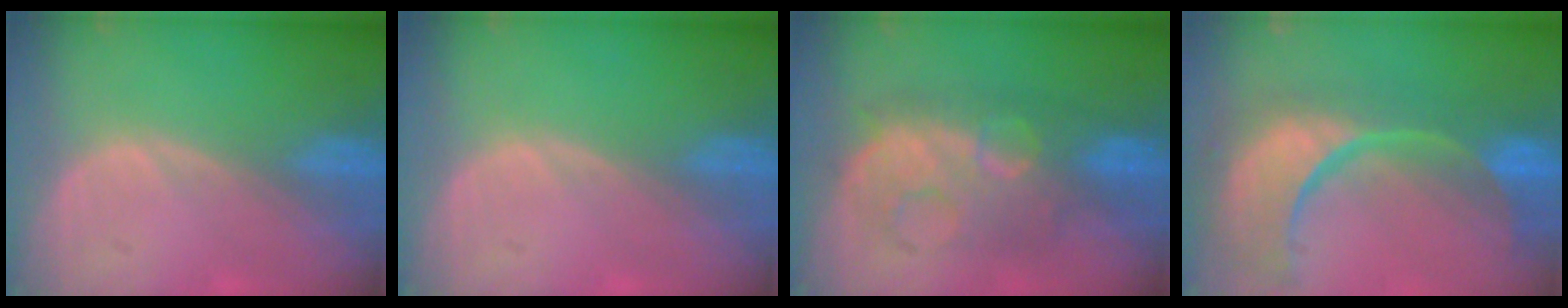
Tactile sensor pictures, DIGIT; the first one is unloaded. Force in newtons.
{"total": 0.0}
{"total": 9.1, "press": 9.1, "slide": 0.4}
{"total": 14.6, "press": 11.6, "slide": 8.9}